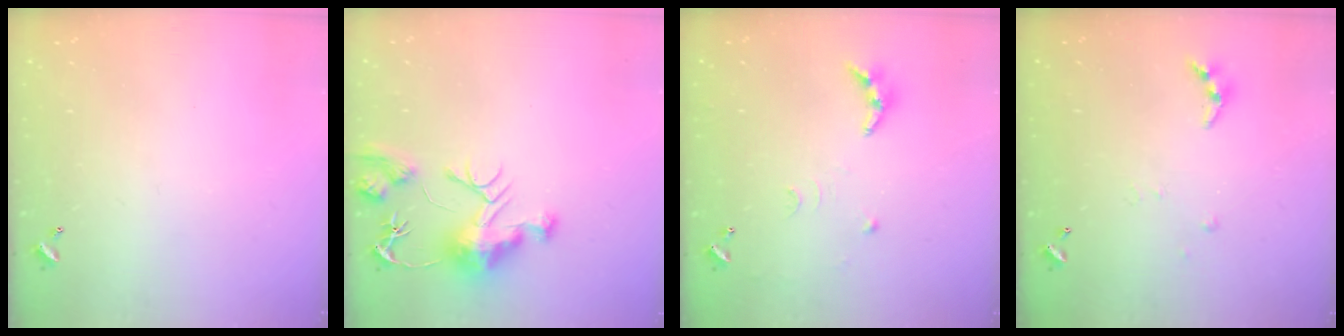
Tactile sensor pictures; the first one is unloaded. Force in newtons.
{"total": 12.3, "press": 12.3, "slide": 1.1}
{"total": 9.0, "press": 9.0, "slide": 0.5}
{"total": 4.3, "press": 4.3, "slide": 0.4}